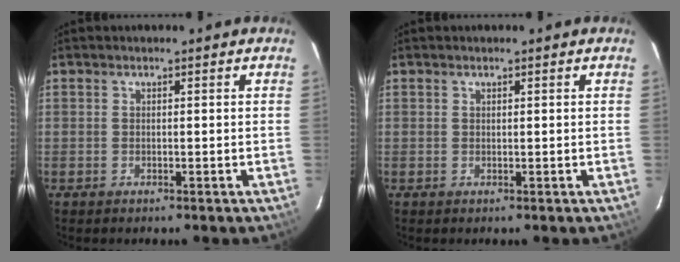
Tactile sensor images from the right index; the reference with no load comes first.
{"total": 0.0}